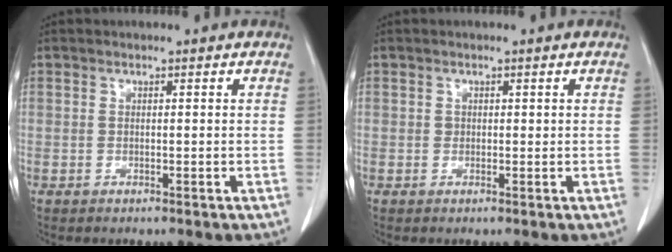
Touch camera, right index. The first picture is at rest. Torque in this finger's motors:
{"motor_torque": [0.05, -0.02, 0.04, 0.01]}